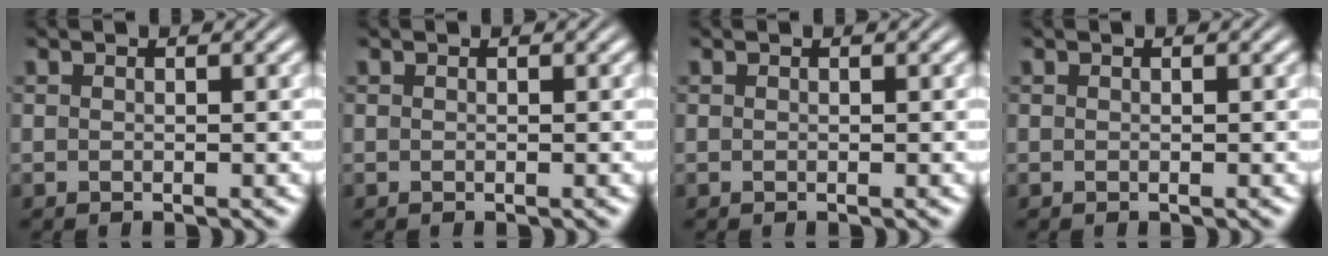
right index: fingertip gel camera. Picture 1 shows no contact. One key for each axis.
{"total": 0.0}
{"total": 0.0}
{"total": 0.0}